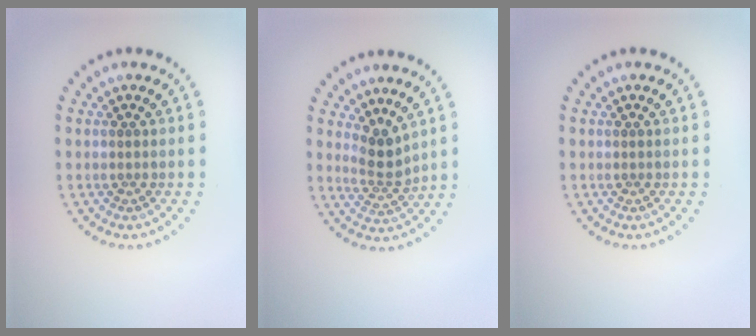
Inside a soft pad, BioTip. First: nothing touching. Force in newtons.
{"total": 2.5, "press": 1.8, "slide": 1.8}
{"total": 0.0}